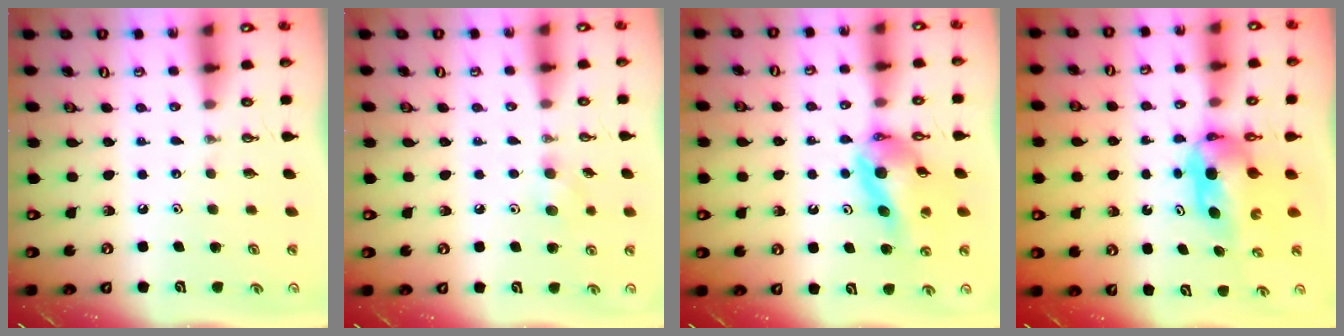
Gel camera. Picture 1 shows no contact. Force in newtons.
{"total": 7.2, "press": 7.1, "slide": 0.9}
{"total": 12.6, "press": 12.5, "slide": 1.6}
{"total": 5.4, "press": 5.4, "slide": 0.5}